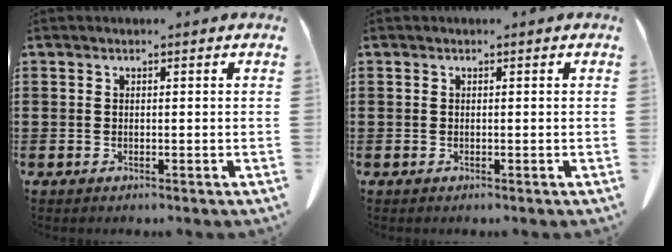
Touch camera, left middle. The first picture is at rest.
{"total": 0.0}